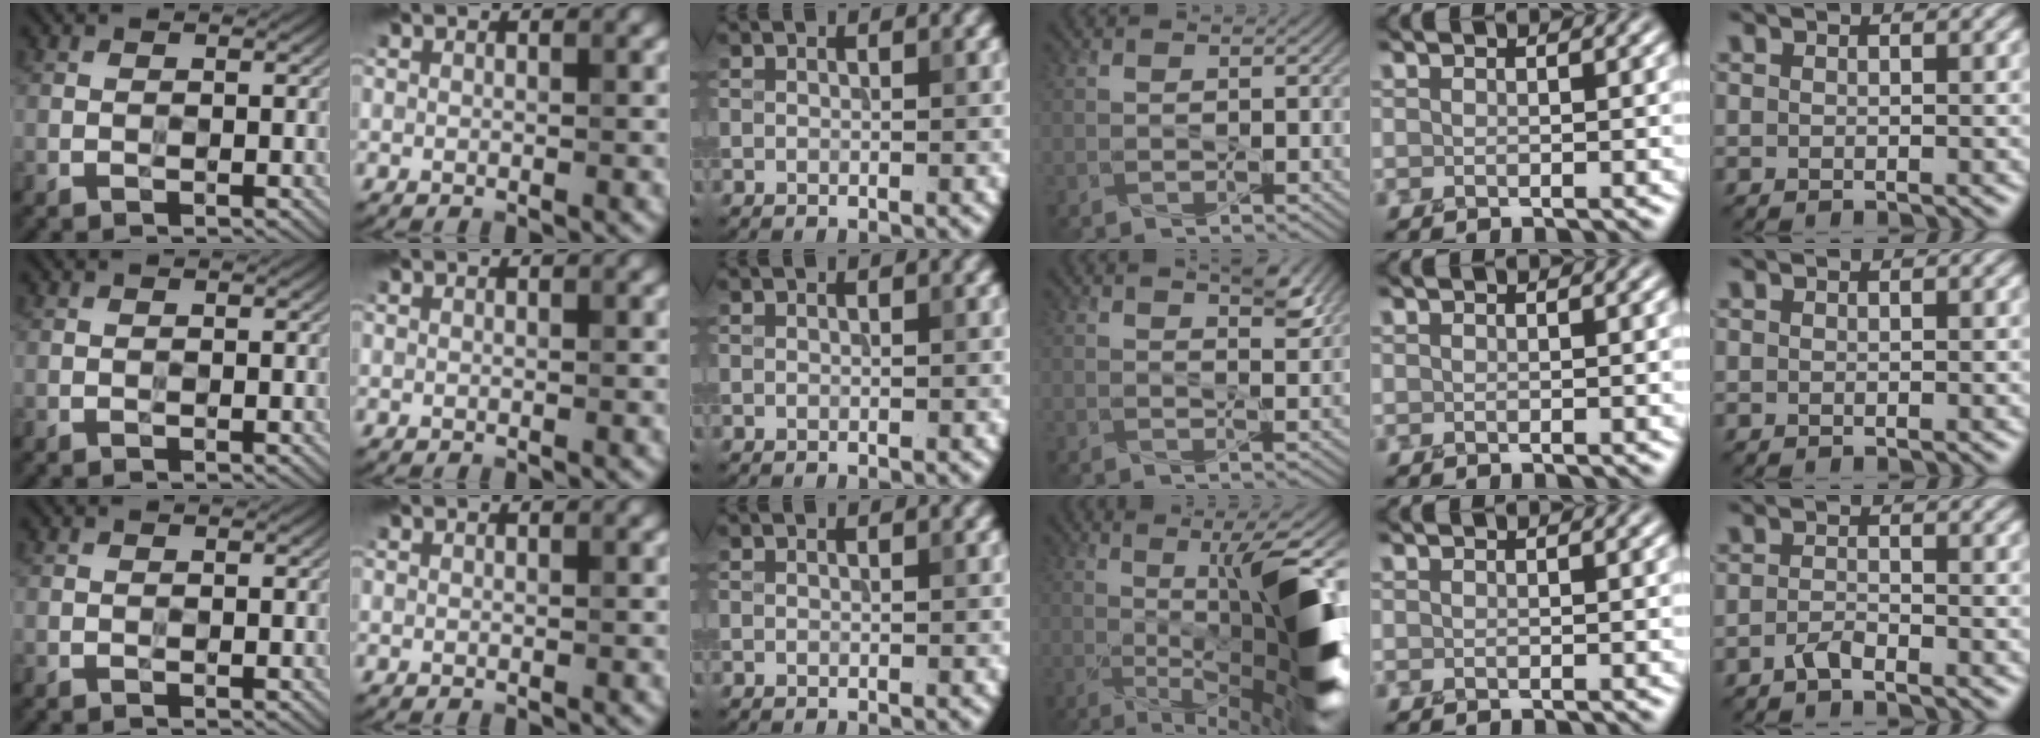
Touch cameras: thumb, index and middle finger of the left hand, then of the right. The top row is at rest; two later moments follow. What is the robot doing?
{"motion": "squeeze", "object": "paper clamp"}